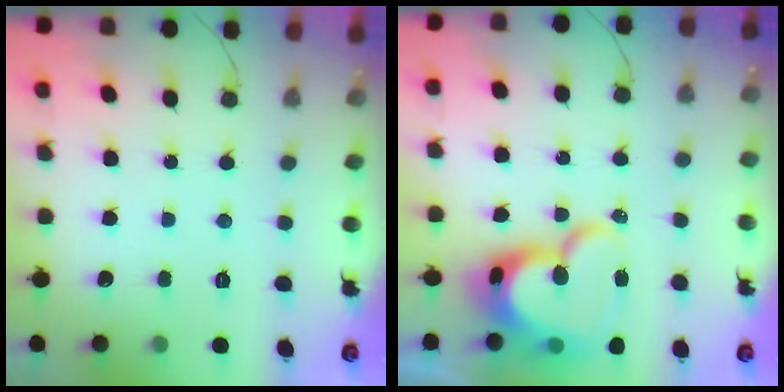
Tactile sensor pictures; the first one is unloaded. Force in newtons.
{"total": 19.5, "press": 19.4, "slide": 1.8}